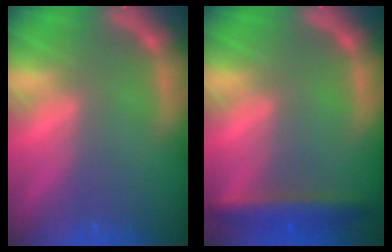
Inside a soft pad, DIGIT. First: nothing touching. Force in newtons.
{"total": 4.0}